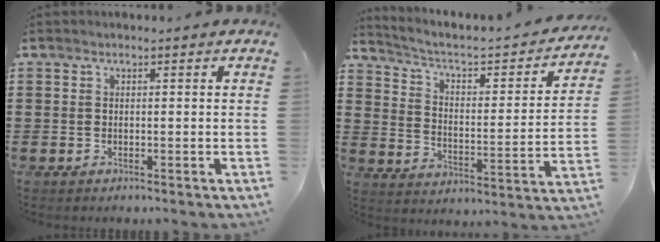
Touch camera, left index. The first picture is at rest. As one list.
[{"total": 3.2, "force": [2.3, 1.0, 2.0], "torque": [-0.057, -0.026, 0.025]}]